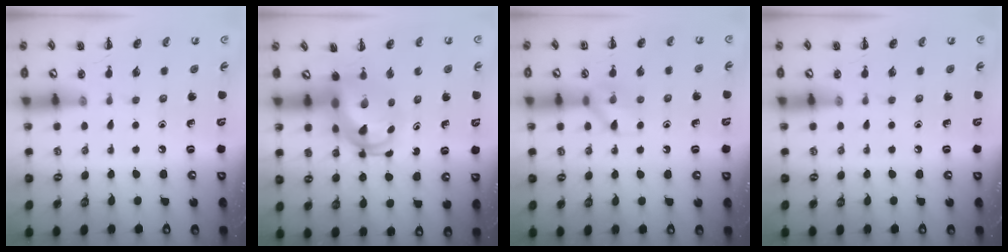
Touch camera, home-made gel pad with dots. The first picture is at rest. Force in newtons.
{"total": 5.1, "press": 5.0, "slide": 0.5}
{"total": 8.4, "press": 8.3, "slide": 0.5}
{"total": 0.0}